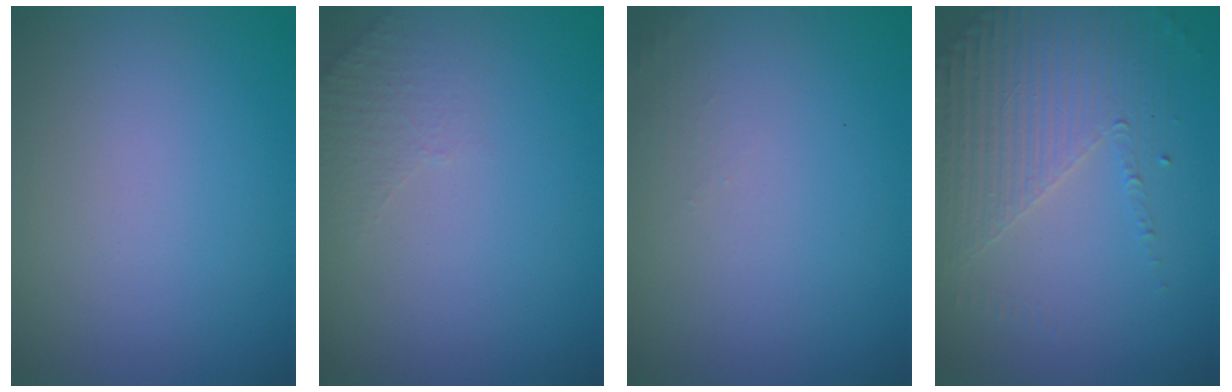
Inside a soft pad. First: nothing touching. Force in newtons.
{"total": 1.6, "press": 1.5, "slide": 0.4}
{"total": 0.7, "press": 0.6, "slide": 0.1}
{"total": 4.2, "press": 3.1, "slide": 2.9}